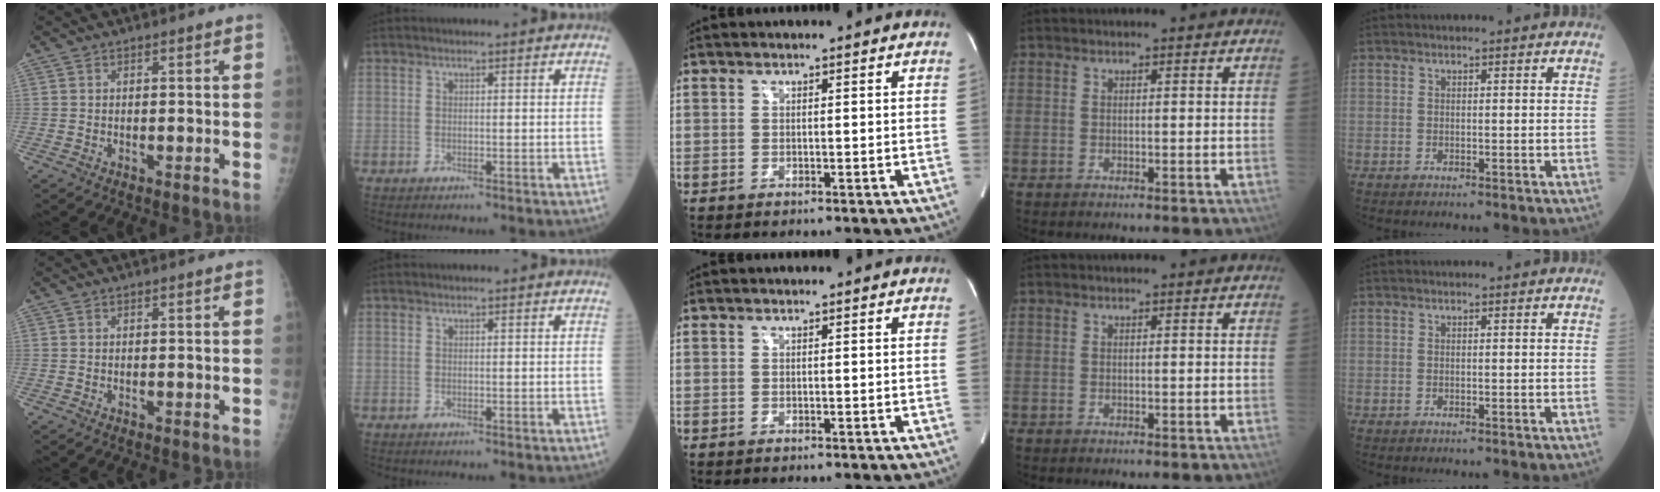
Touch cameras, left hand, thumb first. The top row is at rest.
{}